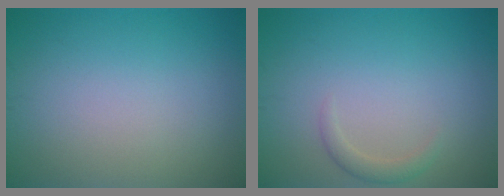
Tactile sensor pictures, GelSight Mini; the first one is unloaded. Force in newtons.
{"total": 1.2, "press": 1.2, "slide": 0.0}